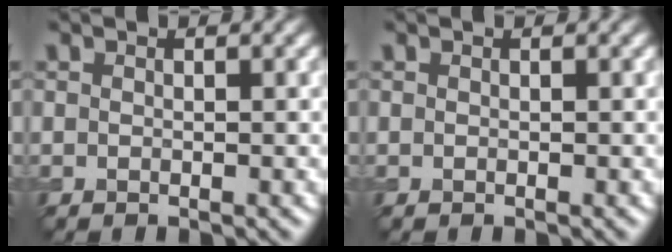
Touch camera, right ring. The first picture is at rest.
{"total": 0.0}